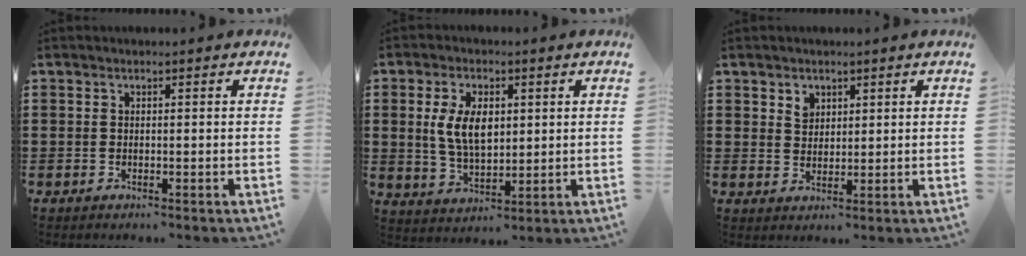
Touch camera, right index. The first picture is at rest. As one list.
[{"total": 7.4, "force": [1.4, 4.1, 6.0], "torque": [-0.128, 0.005, 0.018]}, {"total": 2.4, "force": [1.7, 1.6, 0.5], "torque": [-0.006, 0.001, 0.031]}]